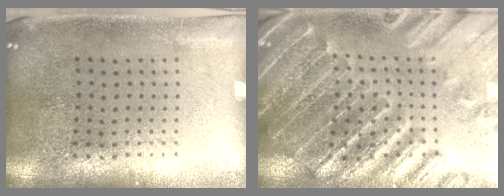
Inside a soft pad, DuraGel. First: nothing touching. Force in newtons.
{"total": 3.0, "press": 2.9, "slide": 0.4}